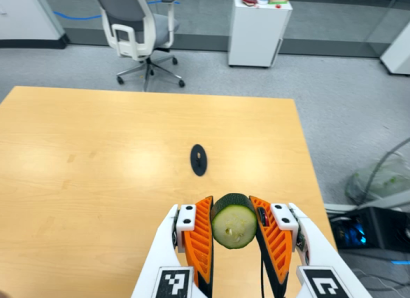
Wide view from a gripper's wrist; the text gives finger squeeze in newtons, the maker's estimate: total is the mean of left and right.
{"total": 11.1, "left": 10.0, "right": 12.2}